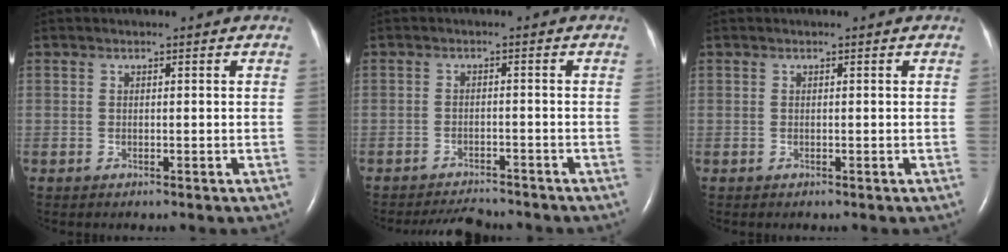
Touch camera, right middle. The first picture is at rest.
{"total": 4.8, "force": [-4.7, 0.7, 0.6], "torque": [-0.013, -0.010, -0.074]}
{"total": 0.0}